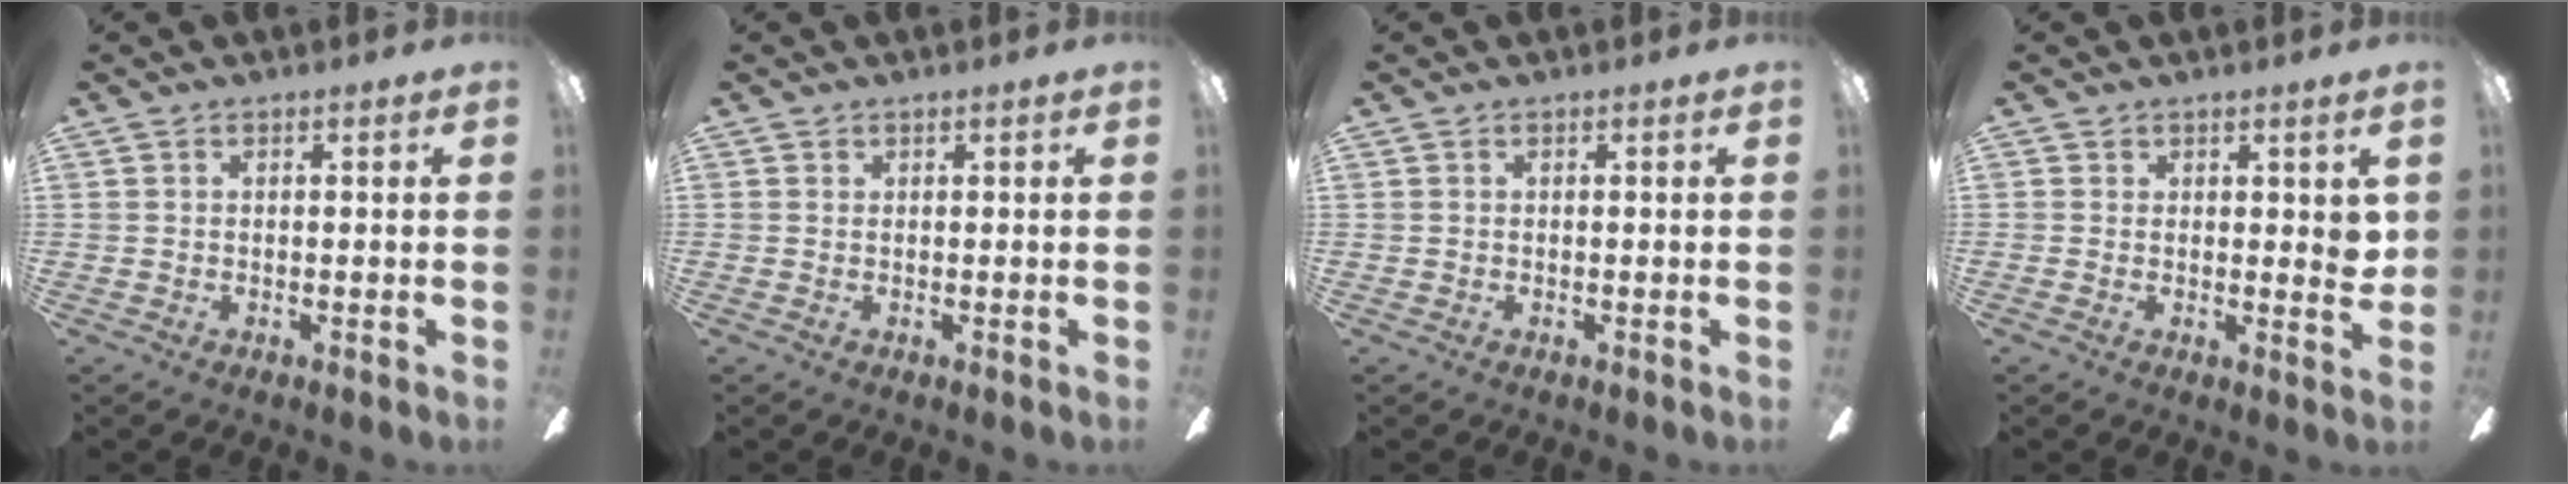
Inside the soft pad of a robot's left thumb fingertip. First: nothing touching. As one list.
[{"total": 0.0}, {"total": 0.0}, {"total": 4.0, "force": [1.2, 1.7, 3.5], "torque": [-0.036, -0.007, 0.018]}]